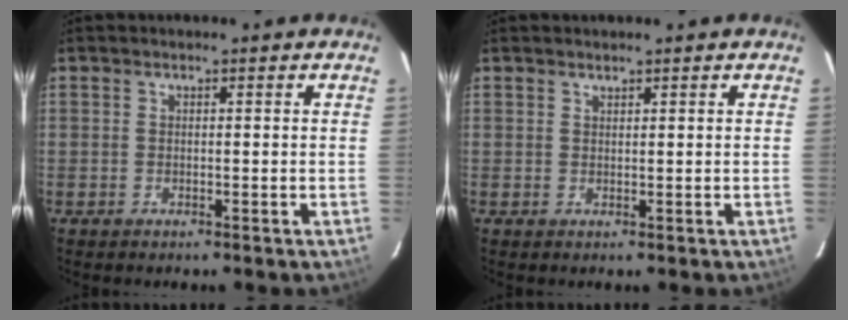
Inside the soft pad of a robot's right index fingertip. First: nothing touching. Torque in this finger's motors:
{"motor_torque": [-0.13, 0.02, -0.06, 0.00]}